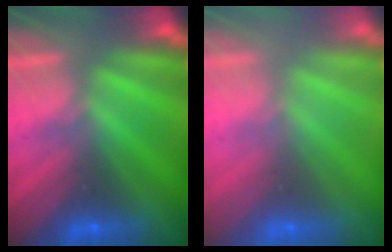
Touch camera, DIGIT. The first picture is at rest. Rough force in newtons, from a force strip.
{"total": 2.8}